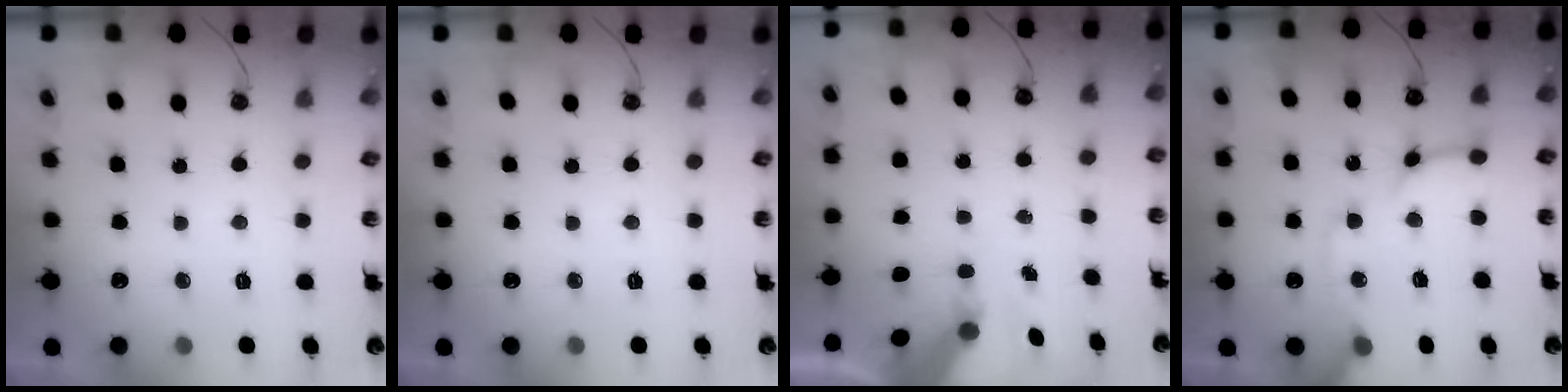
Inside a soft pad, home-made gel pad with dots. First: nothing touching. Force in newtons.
{"total": 0.0}
{"total": 8.1, "press": 8.1, "slide": 0.8}
{"total": 13.1, "press": 13.0, "slide": 1.7}